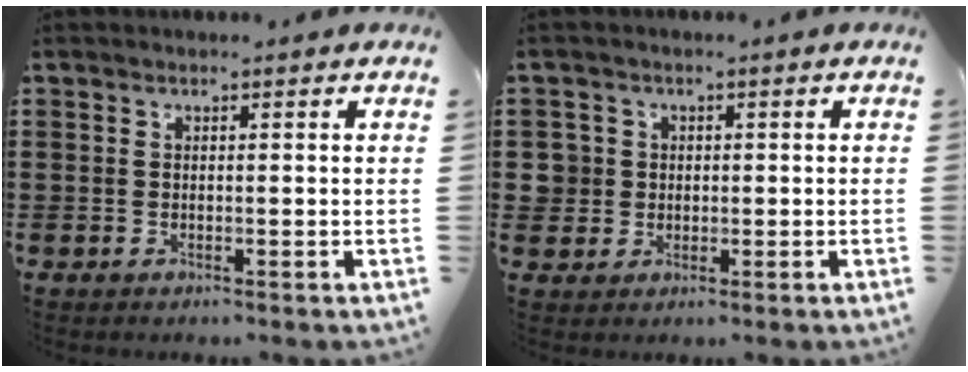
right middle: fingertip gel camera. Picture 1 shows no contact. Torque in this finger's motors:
{"motor_torque": [-0.14, 0.06, 0.00, -0.01]}